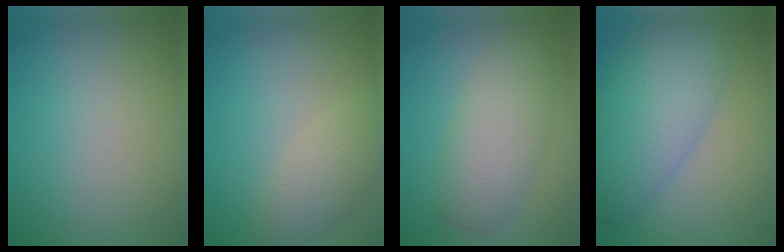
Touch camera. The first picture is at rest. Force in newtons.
{"total": 2.9, "press": 2.9, "slide": 0.2}
{"total": 4.8, "press": 4.8, "slide": 0.1}
{"total": 8.7, "press": 8.7, "slide": 0.1}